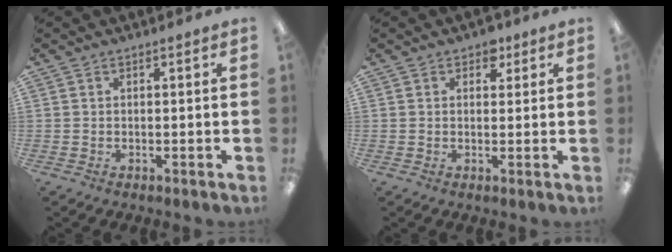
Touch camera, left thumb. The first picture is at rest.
{"total": 2.9, "force": [1.5, 2.1, 1.3], "torque": [-0.005, -0.005, 0.021]}